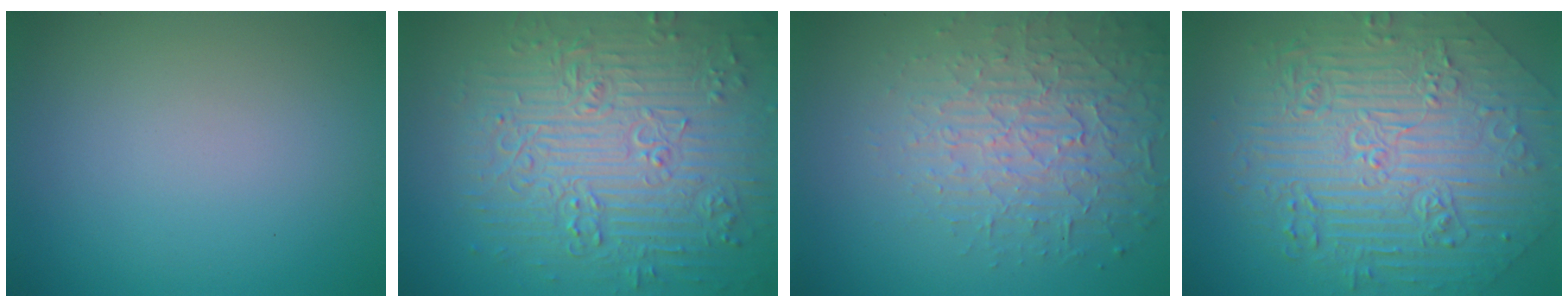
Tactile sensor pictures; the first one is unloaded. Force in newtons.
{"total": 9.3, "press": 6.9, "slide": 6.2}
{"total": 4.6, "press": 4.1, "slide": 2.2}
{"total": 10.8, "press": 7.5, "slide": 7.8}